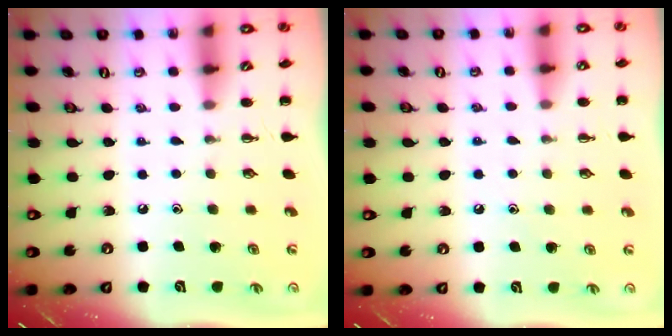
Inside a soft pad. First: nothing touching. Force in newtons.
{"total": 6.4, "press": 6.2, "slide": 1.8}